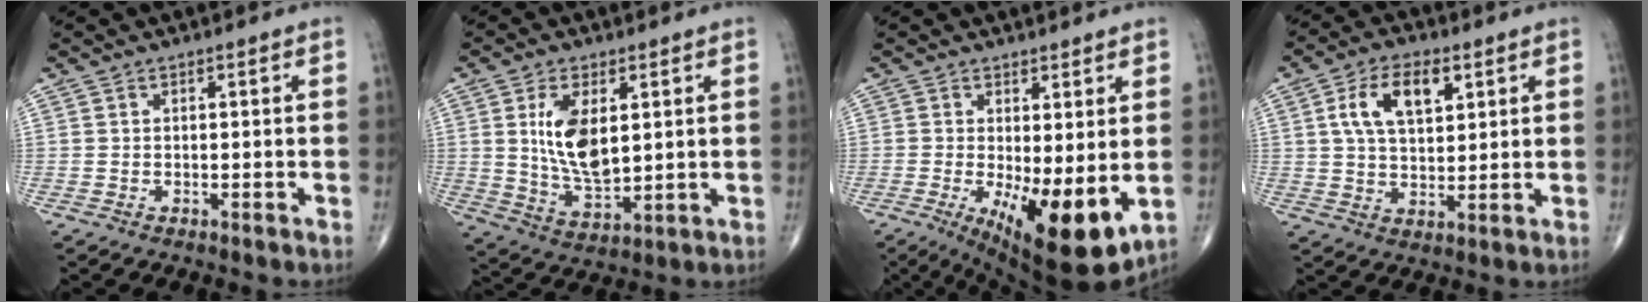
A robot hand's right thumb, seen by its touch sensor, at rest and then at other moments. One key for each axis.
{"total": 11.0, "fx": 2.5, "fy": 5.5, "fz": 9.2, "tx": -0.163, "ty": -0.022, "tz": 0.056}
{"total": 13.4, "fx": -2.4, "fy": 4.5, "fz": 12.4, "tx": -0.183, "ty": -0.030, "tz": -0.021}
{"total": 10.1, "fx": 3.7, "fy": 5.4, "fz": 7.7, "tx": -0.127, "ty": -0.005, "tz": 0.065}